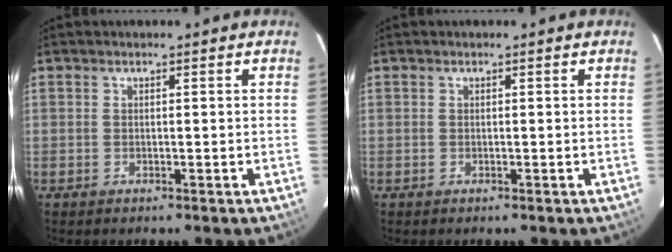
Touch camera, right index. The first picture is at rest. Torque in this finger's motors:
{"motor_torque": [0.00, 0.00, 0.01, 0.00]}